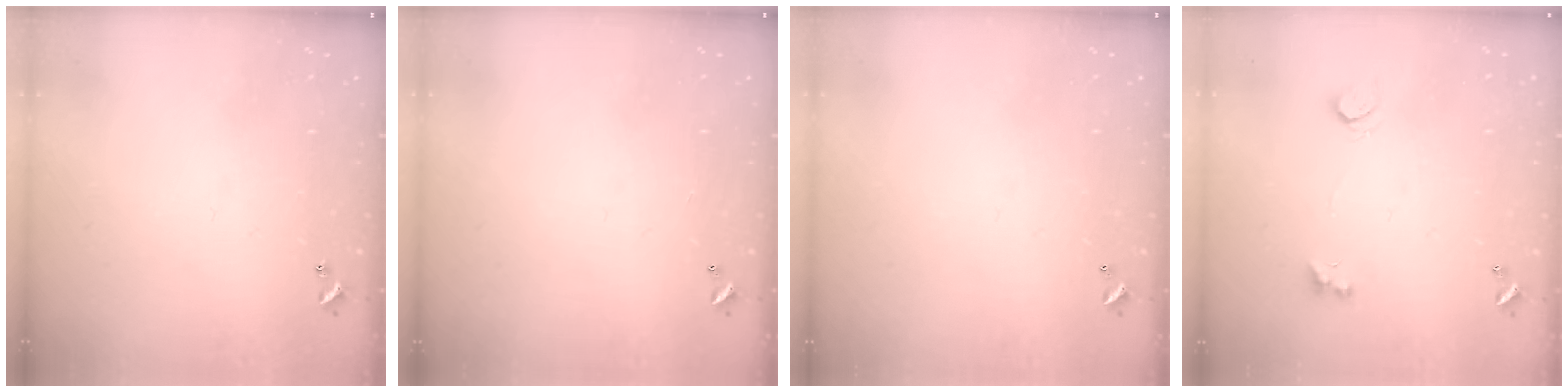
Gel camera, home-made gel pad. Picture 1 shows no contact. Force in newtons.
{"total": 2.8, "press": 2.8, "slide": 0.1}
{"total": 2.7, "press": 2.7, "slide": 0.1}
{"total": 2.6, "press": 2.4, "slide": 1.2}